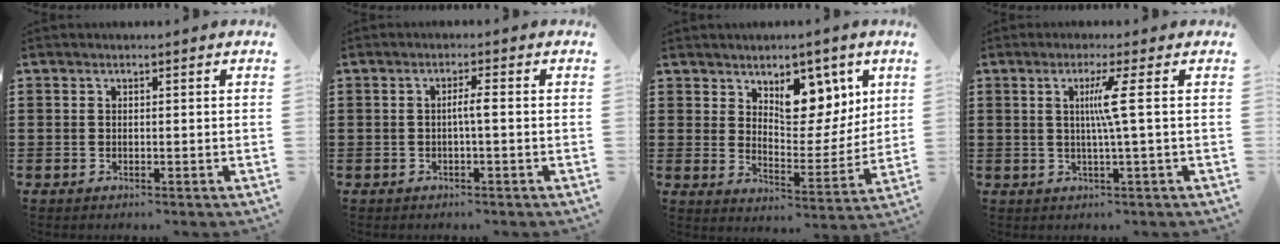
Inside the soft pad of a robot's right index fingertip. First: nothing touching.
{"total": 2.0, "force": [-0.3, 0.0, 2.0], "torque": [-0.038, 0.000, -0.008]}
{"total": 8.8, "force": [5.7, 5.2, 4.3], "torque": [-0.066, -0.029, 0.095]}
{"total": 4.6, "force": [0.5, -1.1, 4.4], "torque": [-0.085, -0.010, 0.002]}